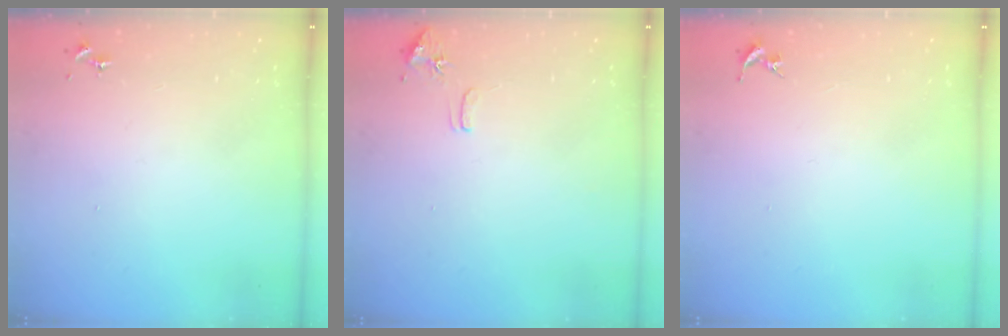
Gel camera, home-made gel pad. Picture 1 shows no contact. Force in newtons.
{"total": 8.1, "press": 8.1, "slide": 0.7}
{"total": 0.0}